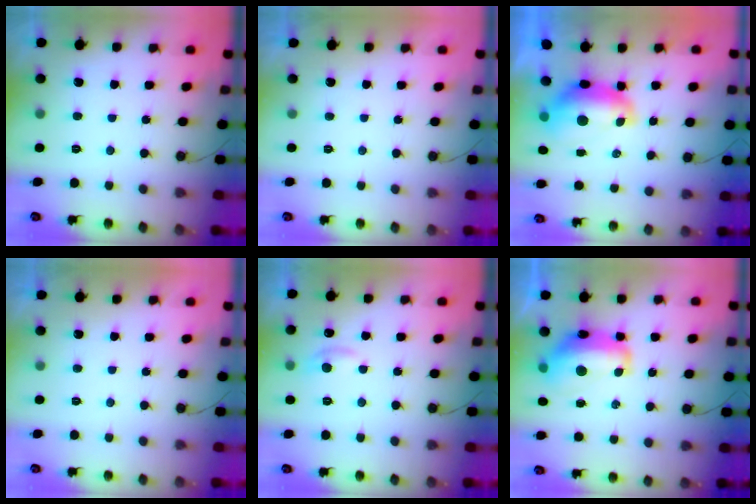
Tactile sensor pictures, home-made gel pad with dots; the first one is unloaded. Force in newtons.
{"total": 0.0}
{"total": 9.8, "press": 9.8, "slide": 1.1}
{"total": 0.0}
{"total": 5.6, "press": 5.5, "slide": 0.7}
{"total": 13.4, "press": 13.3, "slide": 1.4}